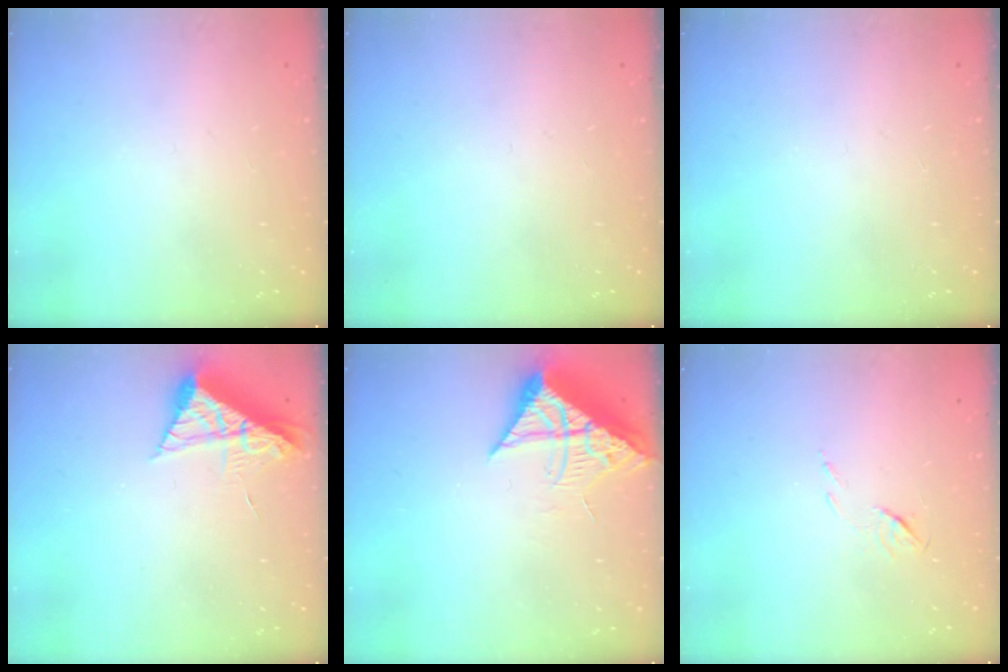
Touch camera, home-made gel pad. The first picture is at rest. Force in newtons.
{"total": 0.0}
{"total": 0.0}
{"total": 7.9, "press": 7.8, "slide": 0.7}
{"total": 9.7, "press": 9.7, "slide": 1.0}
{"total": 5.1, "press": 5.0, "slide": 0.8}